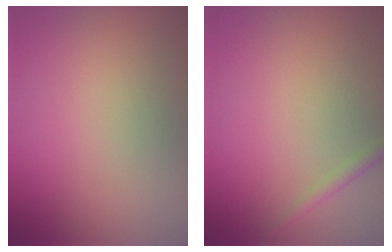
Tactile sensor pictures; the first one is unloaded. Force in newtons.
{"total": 1.2, "press": 1.2, "slide": 0.0}